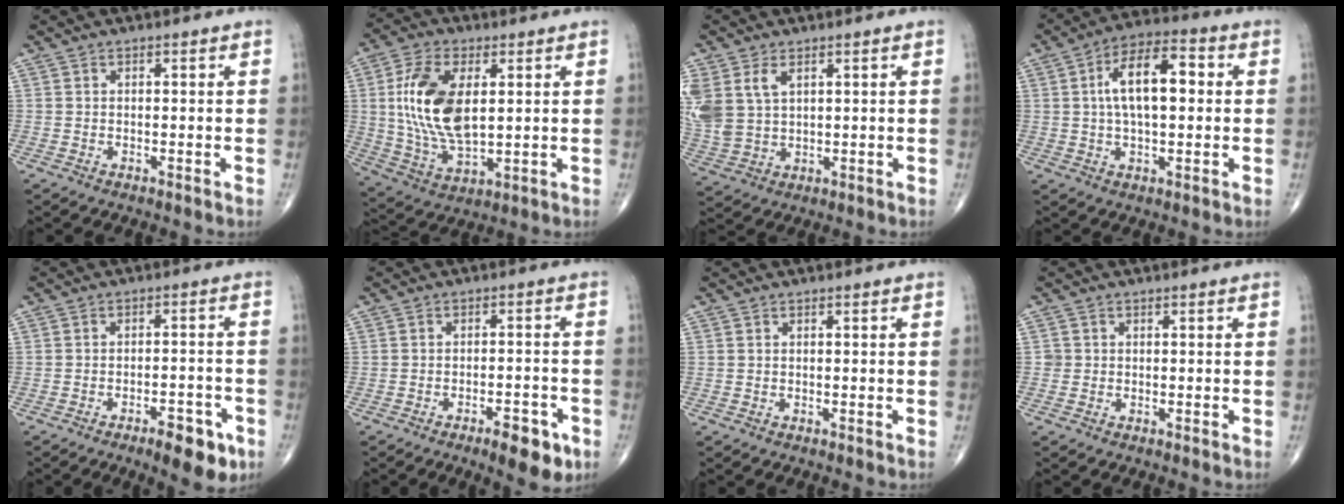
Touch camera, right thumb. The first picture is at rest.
{"total": 16.1, "force": [2.7, 8.3, 13.4], "torque": [-0.263, -0.011, 0.058]}
{"total": 11.4, "force": [4.0, 7.6, 7.6], "torque": [-0.191, -0.005, 0.093]}
{"total": 12.7, "force": [1.7, 6.0, 11.0], "torque": [-0.182, 0.022, 0.024]}
{"total": 9.5, "force": [-5.5, 3.5, 6.8], "torque": [-0.074, 0.032, -0.074]}
{"total": 7.4, "force": [-4.0, 2.5, 5.6], "torque": [-0.069, 0.015, -0.052]}
{"total": 0.0}
{"total": 1.0, "force": [-0.1, 1.0, 0.0], "torque": [0.005, 0.004, -0.003]}